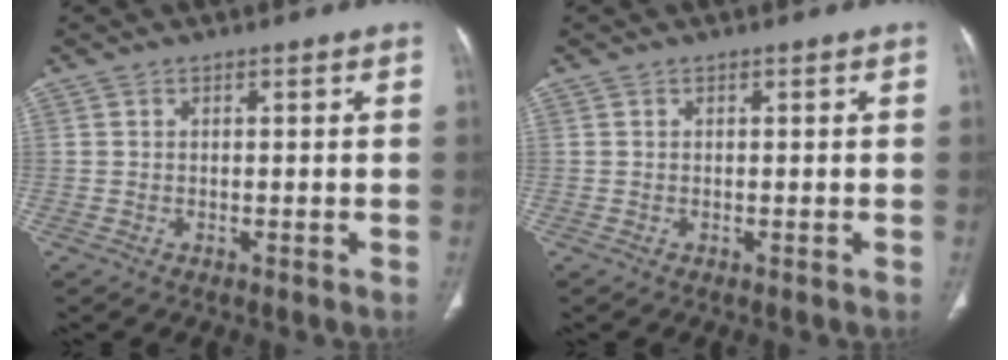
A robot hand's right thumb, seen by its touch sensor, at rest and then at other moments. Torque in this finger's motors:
{"motor_torque": [0.00, 0.00, 0.00, 0.00, 0.00]}